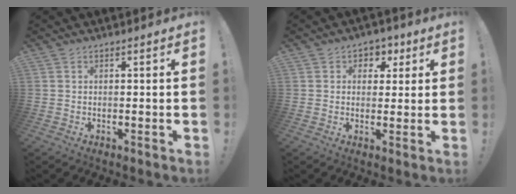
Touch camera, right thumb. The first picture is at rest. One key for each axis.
{"total": 4.6, "fx": 1.4, "fy": 4.2, "fz": 1.2, "tx": 0.000, "ty": -0.007, "tz": 0.023}